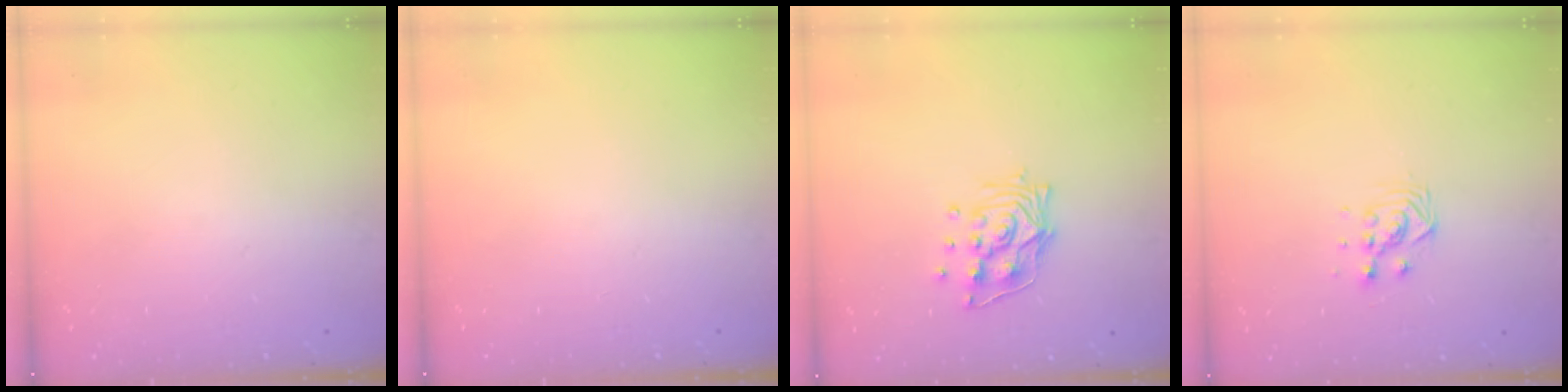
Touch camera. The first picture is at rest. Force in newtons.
{"total": 0.0}
{"total": 11.3, "press": 11.2, "slide": 1.8}
{"total": 3.7, "press": 3.7, "slide": 0.1}